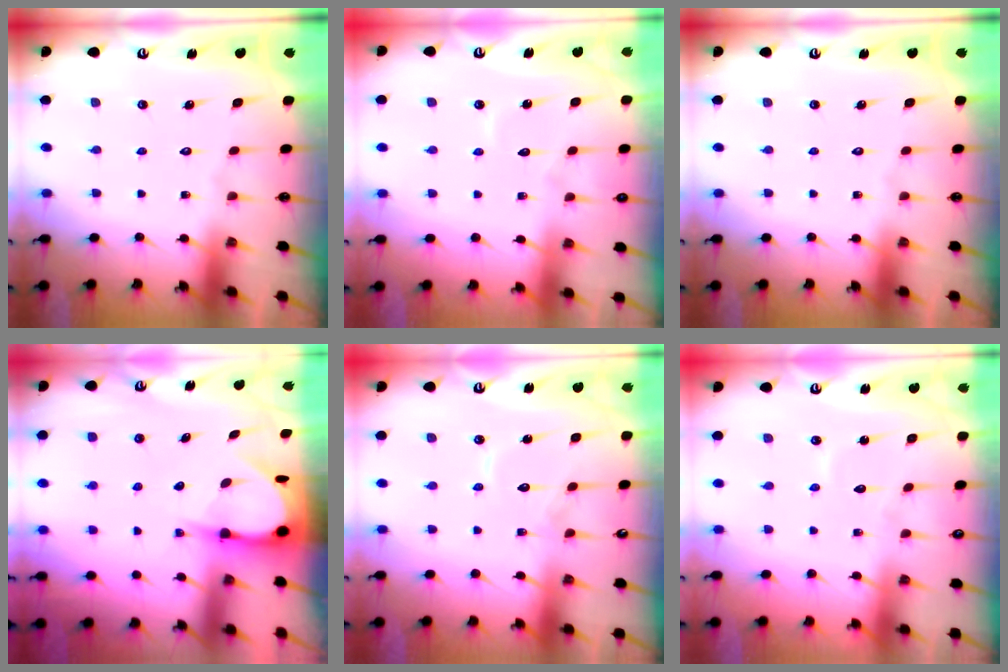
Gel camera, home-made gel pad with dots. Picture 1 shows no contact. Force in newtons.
{"total": 3.9, "press": 3.8, "slide": 0.5}
{"total": 0.0}
{"total": 5.0, "press": 5.0, "slide": 0.6}
{"total": 8.4, "press": 8.4, "slide": 0.6}
{"total": 4.0, "press": 4.0, "slide": 0.2}